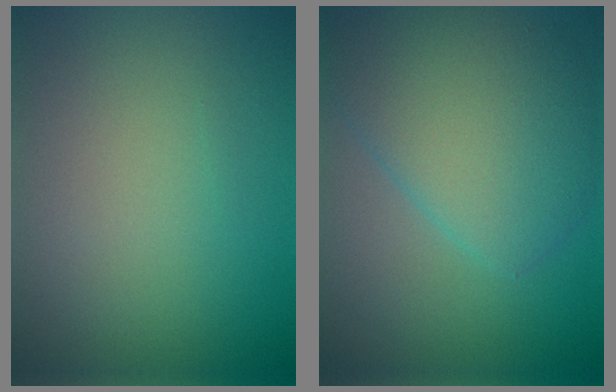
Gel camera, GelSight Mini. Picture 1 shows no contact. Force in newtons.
{"total": 6.5, "press": 6.5, "slide": 0.2}